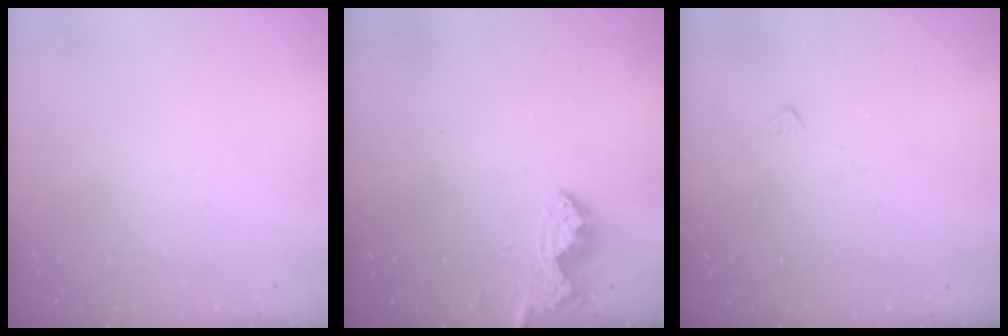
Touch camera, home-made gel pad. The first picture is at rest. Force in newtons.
{"total": 7.1, "press": 7.1, "slide": 0.7}
{"total": 5.4, "press": 5.3, "slide": 0.7}